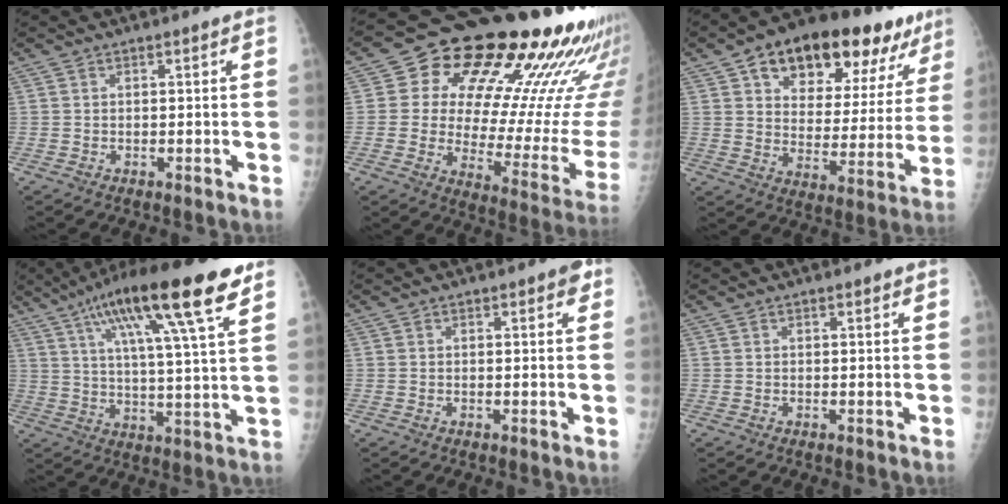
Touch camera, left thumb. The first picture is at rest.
{"total": 27.1, "force": [15.2, 11.1, 19.5], "torque": [-0.235, -0.044, 0.208]}
{"total": 23.9, "force": [14.1, 11.8, 15.2], "torque": [-0.172, -0.017, 0.209]}
{"total": 21.6, "force": [11.6, 3.5, 17.9], "torque": [-0.288, -0.013, 0.185]}
{"total": 2.4, "force": [1.3, 1.0, 1.8], "torque": [-0.011, -0.001, 0.013]}
{"total": 1.0, "force": [0.7, 0.4, 0.6], "torque": [-0.005, -0.002, 0.008]}